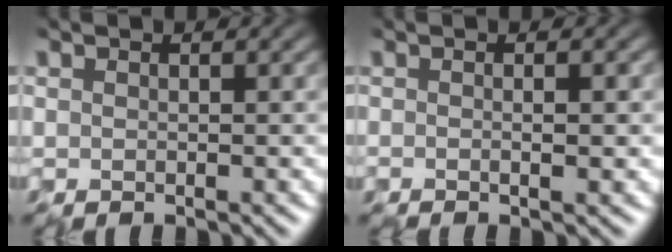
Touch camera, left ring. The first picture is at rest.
{"total": 1.5, "force": [-0.4, -0.3, 1.4], "torque": [-0.019, -0.004, -0.008]}